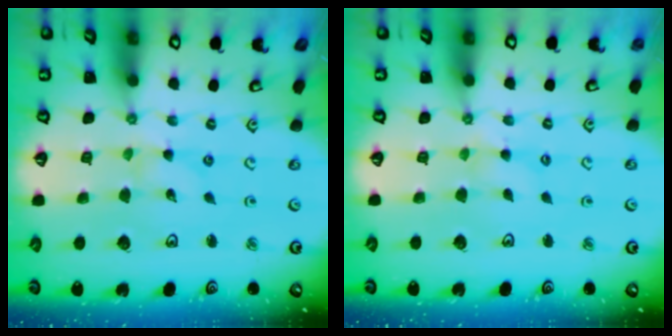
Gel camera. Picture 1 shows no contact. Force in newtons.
{"total": 1.8, "press": 1.8, "slide": 0.4}